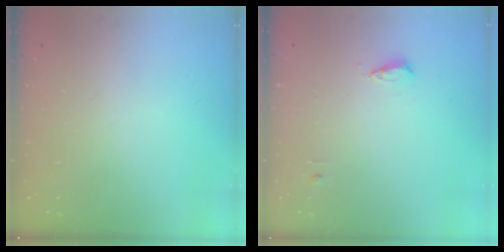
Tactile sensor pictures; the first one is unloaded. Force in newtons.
{"total": 5.8, "press": 5.7, "slide": 1.0}